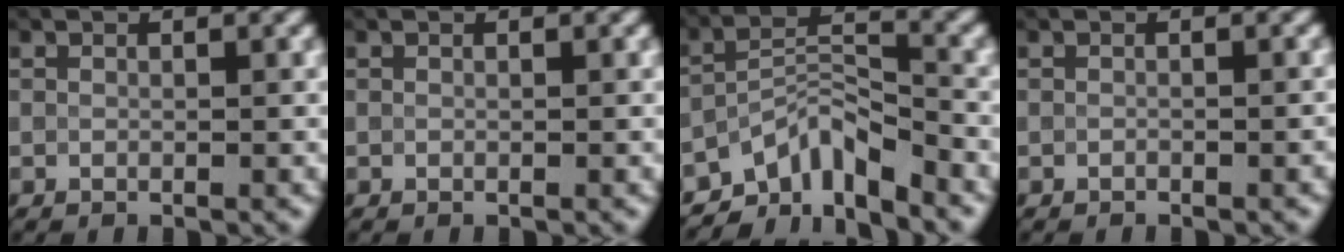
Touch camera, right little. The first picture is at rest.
{"total": 0.0}
{"total": 5.5, "force": [-4.2, 2.0, 2.9], "torque": [-0.037, 0.003, -0.083]}
{"total": 0.5, "force": [-0.5, 0.1, 0.2], "torque": [-0.002, 0.001, -0.007]}